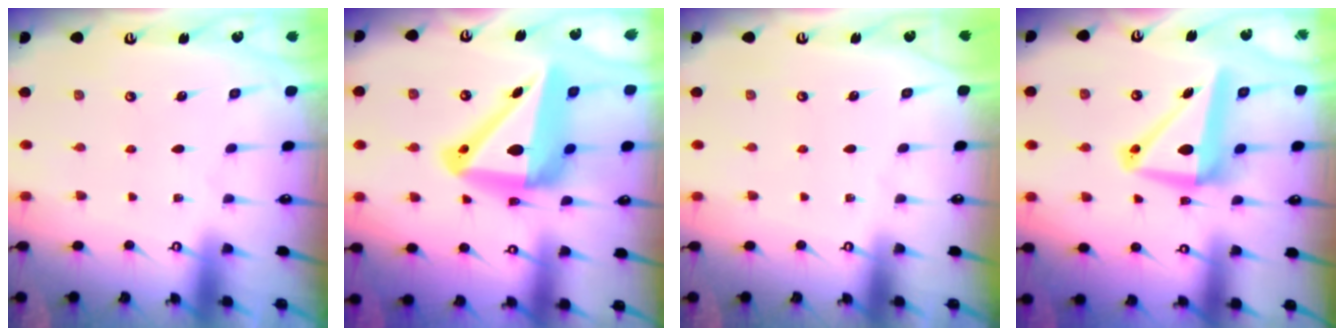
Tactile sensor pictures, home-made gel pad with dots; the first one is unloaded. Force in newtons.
{"total": 18.3, "press": 18.1, "slide": 2.9}
{"total": 0.0}
{"total": 10.3, "press": 10.1, "slide": 2.3}